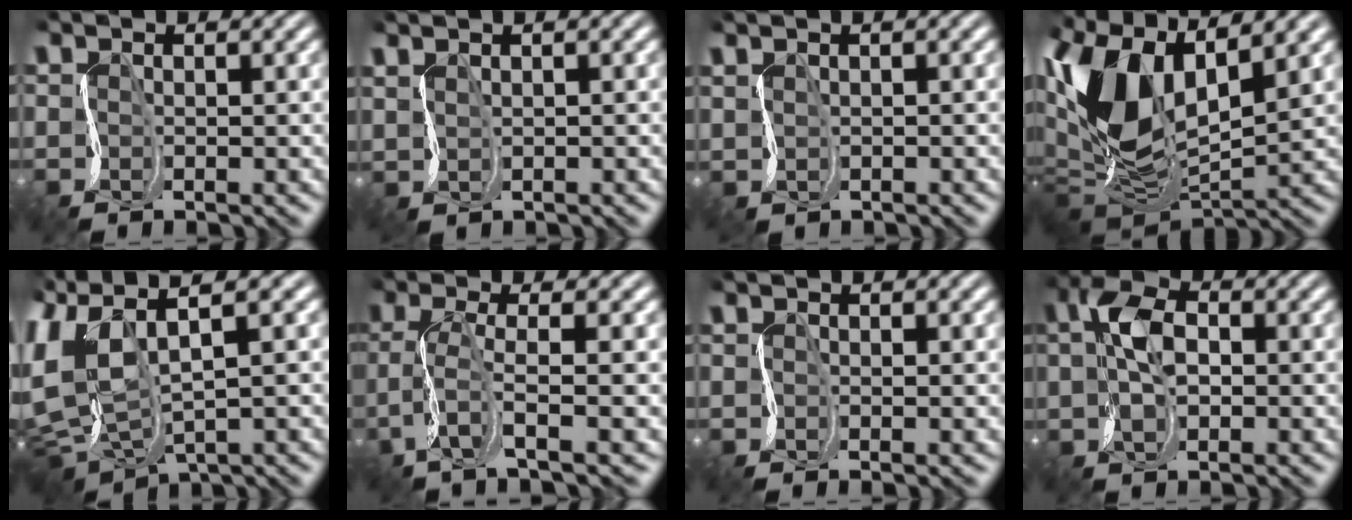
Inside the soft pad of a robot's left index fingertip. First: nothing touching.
{"total": 1.7, "force": [1.4, 0.6, 0.8], "torque": [-0.021, 0.013, 0.023]}
{"total": 0.9, "force": [0.8, 0.3, 0.3], "torque": [-0.011, 0.009, 0.012]}
{"total": 10.1, "force": [2.6, 5.2, 8.2], "torque": [-0.192, 0.007, 0.042]}
{"total": 8.3, "force": [0.9, 4.4, 6.9], "torque": [-0.165, 0.000, 0.016]}
{"total": 3.9, "force": [-0.9, 0.4, 3.7], "torque": [-0.089, 0.002, -0.031]}
{"total": 1.3, "force": [-0.3, 0.4, 1.2], "torque": [-0.009, -0.002, -0.004]}
{"total": 4.4, "force": [0.3, 2.5, 3.6], "torque": [-0.074, 0.012, -0.006]}